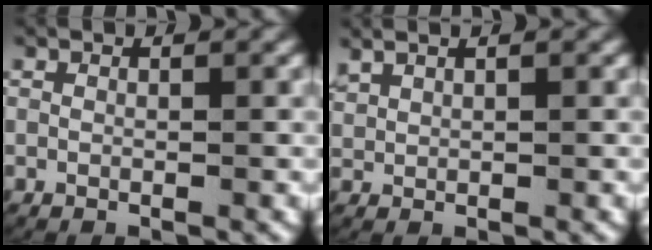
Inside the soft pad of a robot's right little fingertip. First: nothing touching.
{"total": 1.5, "force": [1.1, 0.8, 0.6], "torque": [-0.022, 0.006, 0.025]}